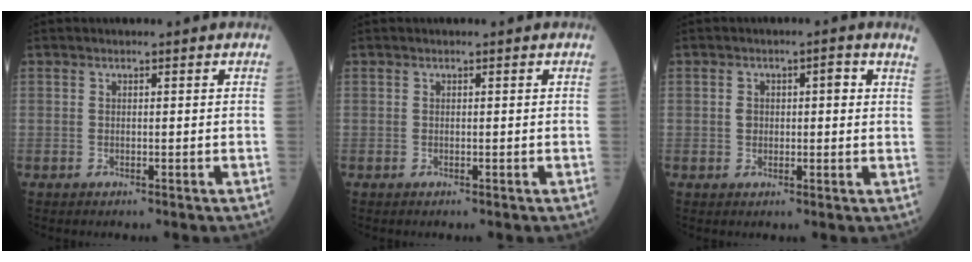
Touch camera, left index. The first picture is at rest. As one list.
[{"total": 0.0}, {"total": 3.4, "force": [0.9, 1.7, 2.8], "torque": [-0.047, 0.021, 0.013]}]